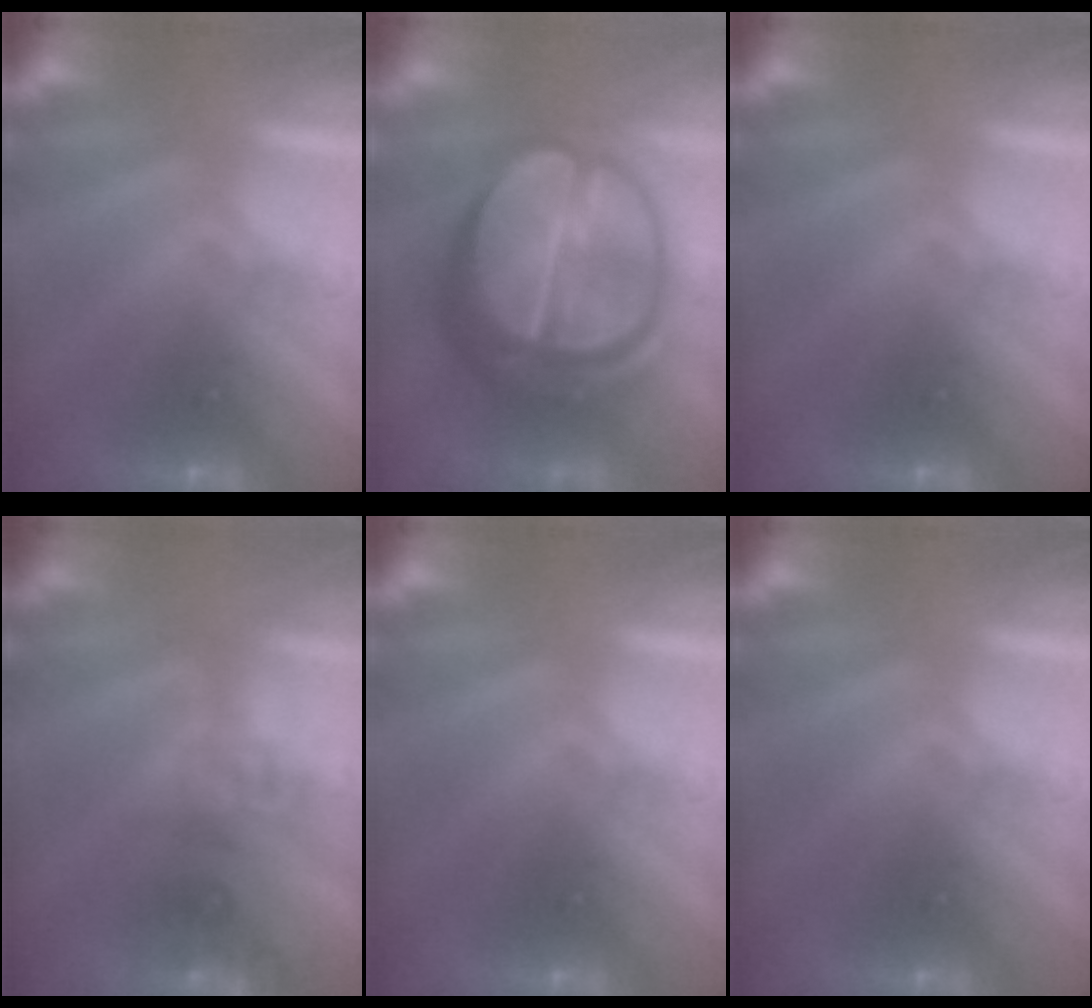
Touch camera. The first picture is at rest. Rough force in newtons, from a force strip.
{"total": 9.0}
{"total": 0.0}
{"total": 1.6}
{"total": 0.0}
{"total": 0.0}